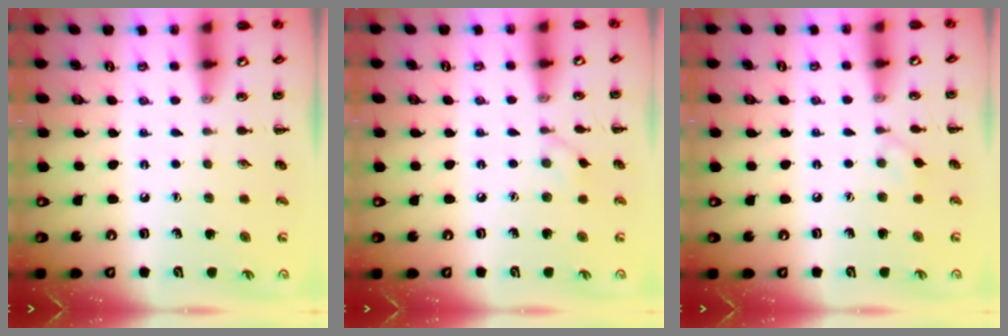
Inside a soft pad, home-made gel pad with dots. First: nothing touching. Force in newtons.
{"total": 3.1, "press": 2.9, "slide": 1.2}
{"total": 4.5, "press": 4.1, "slide": 1.6}